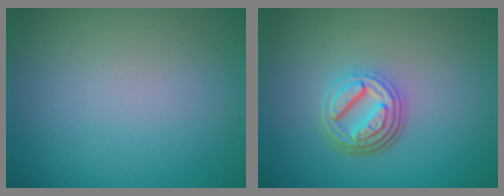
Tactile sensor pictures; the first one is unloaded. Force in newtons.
{"total": 4.7, "press": 3.5, "slide": 3.2}